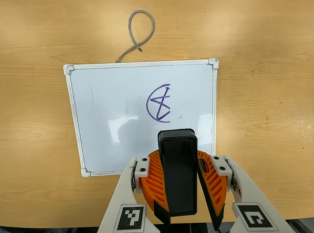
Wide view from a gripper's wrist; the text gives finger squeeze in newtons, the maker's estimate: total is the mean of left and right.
{"total": 10.5, "left": 10.9, "right": 10.0}